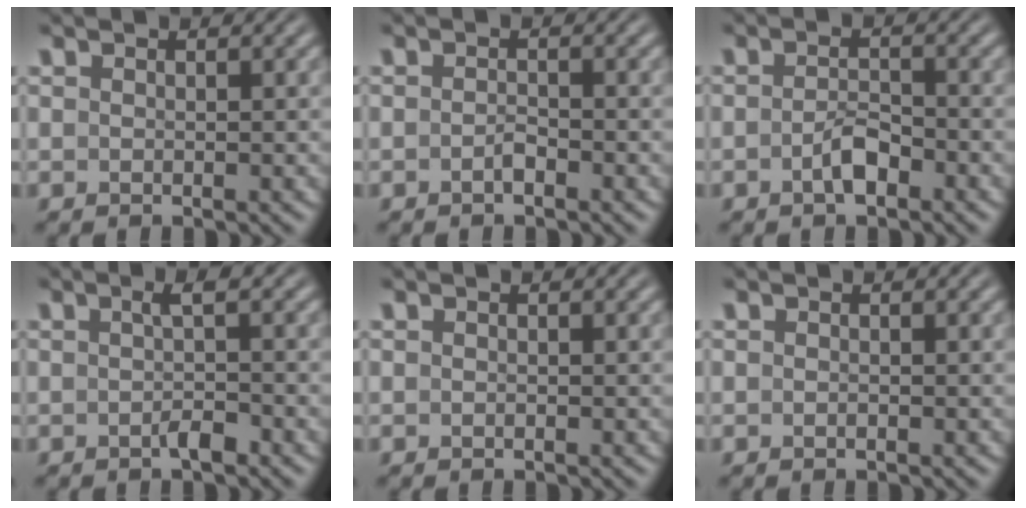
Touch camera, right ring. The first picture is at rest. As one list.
[{"total": 1.0, "force": [-0.8, 0.0, 0.5], "torque": [-0.007, 0.001, -0.017]}, {"total": 2.1, "force": [-1.5, 0.4, 1.4], "torque": [-0.018, -0.001, -0.027]}, {"total": 1.8, "force": [-0.6, -0.2, 1.6], "torque": [-0.018, 0.005, -0.012]}, {"total": 0.0}, {"total": 0.0}]